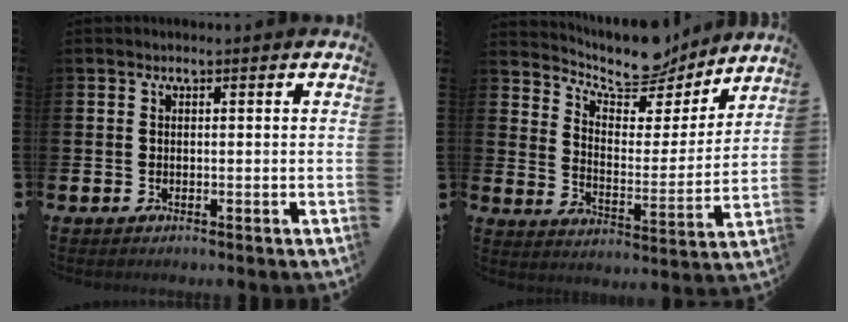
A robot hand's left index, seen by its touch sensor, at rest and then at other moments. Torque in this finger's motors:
{"motor_torque": [1.06, -1.08, 0.20, 0.03]}